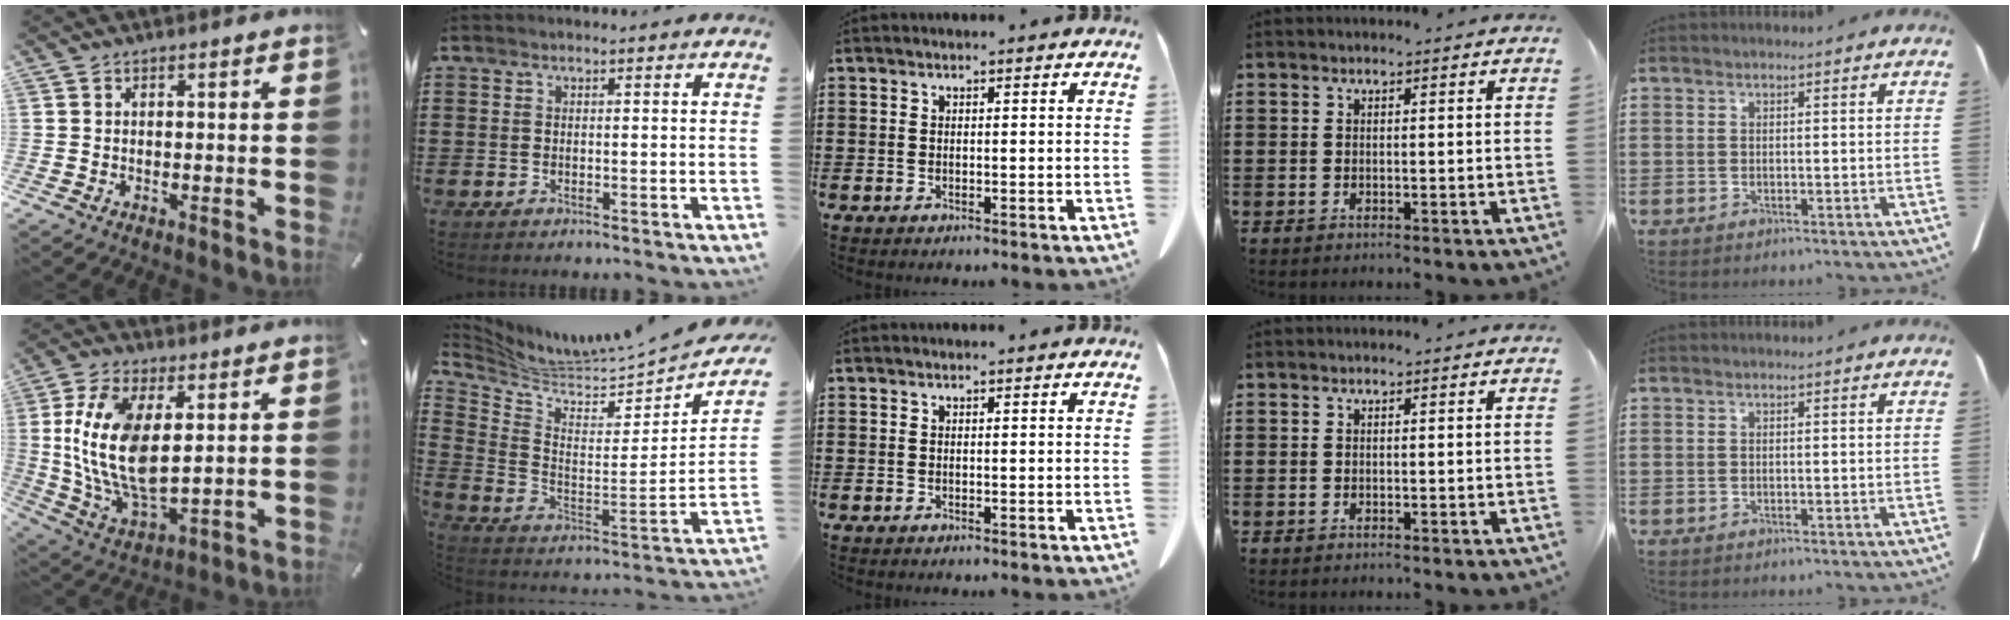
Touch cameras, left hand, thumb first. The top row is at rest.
{"thumb": {"total": 16.6, "force": [3.3, 9.2, 13.3], "torque": [-0.309, -0.017, 0.061]}, "index": {"total": 3.8, "force": [3.7, -0.1, 0.9], "torque": [-0.048, -0.056, 0.055]}}